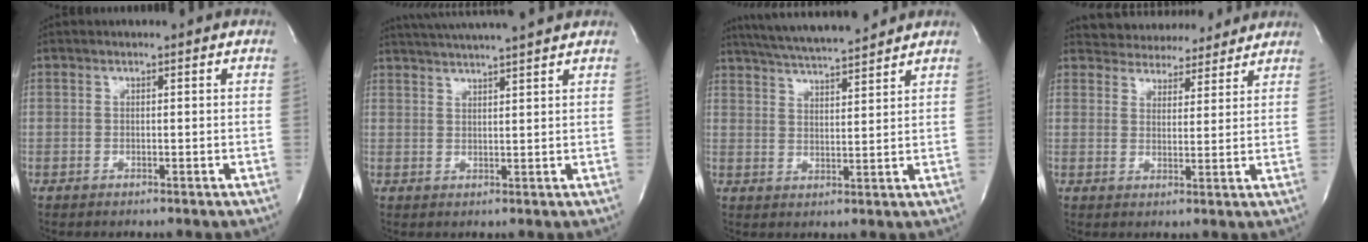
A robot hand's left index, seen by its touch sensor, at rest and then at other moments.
{"total": 12.1, "force": [10.9, -0.3, 5.3], "torque": [-0.093, 0.023, 0.152]}
{"total": 12.2, "force": [11.0, 0.6, 5.2], "torque": [-0.097, 0.013, 0.175]}
{"total": 9.7, "force": [9.1, 3.1, 1.4], "torque": [-0.011, 0.012, 0.121]}